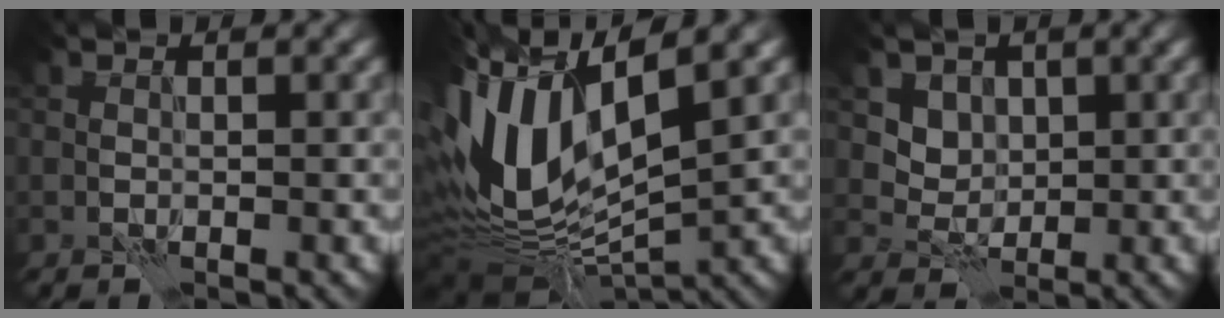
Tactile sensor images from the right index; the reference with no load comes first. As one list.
[{"total": 13.4, "force": [0.4, 6.2, 11.8], "torque": [-0.247, 0.001, 0.009]}, {"total": 3.2, "force": [1.6, 2.6, 0.9], "torque": [-0.027, -0.022, 0.051]}]